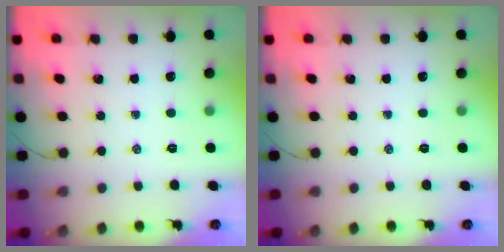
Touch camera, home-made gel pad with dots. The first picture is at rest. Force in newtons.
{"total": 0.0}